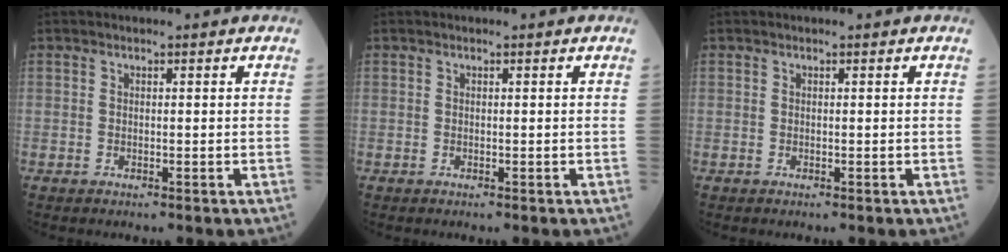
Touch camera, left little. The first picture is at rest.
{"total": 0.0}
{"total": 0.0}